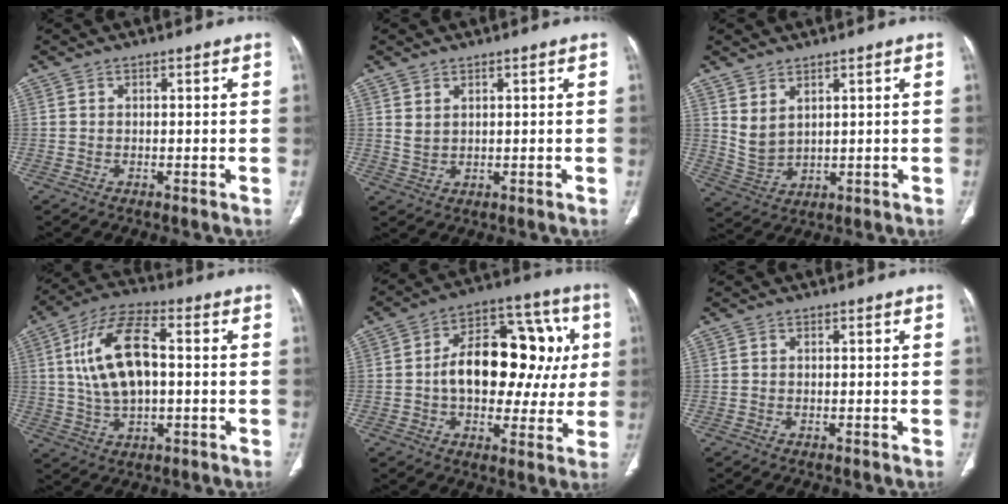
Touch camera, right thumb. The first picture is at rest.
{"total": 2.3, "force": [1.2, 1.5, 1.3], "torque": [-0.016, -0.009, 0.032]}
{"total": 5.1, "force": [2.8, 2.9, 3.1], "torque": [-0.049, -0.022, 0.069]}
{"total": 14.6, "force": [1.7, 7.2, 12.6], "torque": [-0.237, 0.018, 0.029]}
{"total": 21.3, "force": [1.6, 12.8, 16.9], "torque": [-0.201, 0.037, 0.023]}
{"total": 0.0}